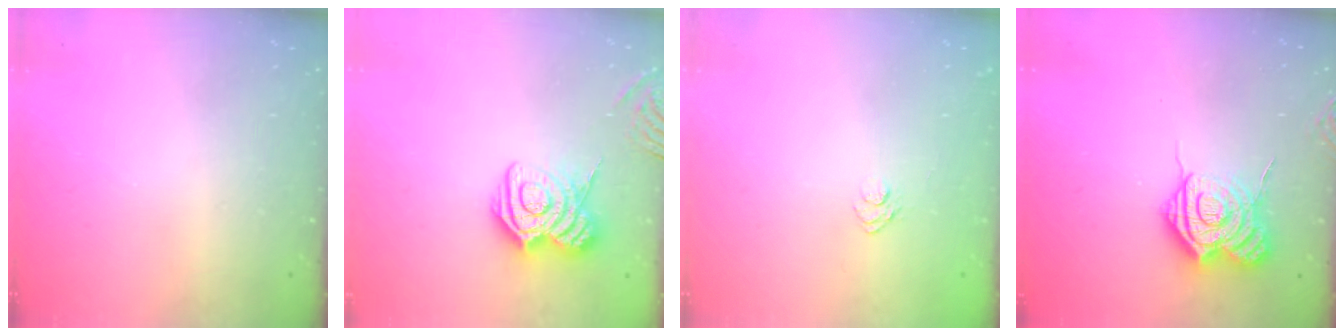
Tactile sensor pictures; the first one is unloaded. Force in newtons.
{"total": 10.2, "press": 10.1, "slide": 1.4}
{"total": 6.4, "press": 6.3, "slide": 1.1}
{"total": 15.3, "press": 15.2, "slide": 1.5}